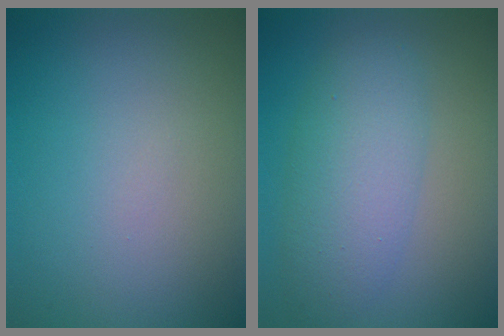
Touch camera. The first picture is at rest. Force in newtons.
{"total": 5.1, "press": 5.1, "slide": 0.1}